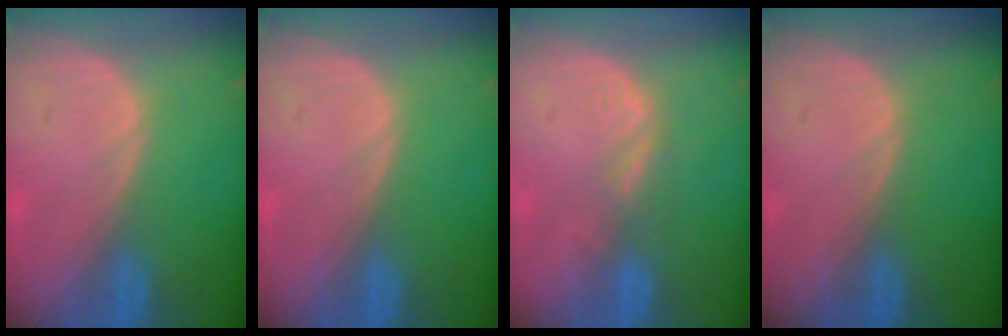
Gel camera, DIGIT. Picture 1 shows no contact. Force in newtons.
{"total": 0.0}
{"total": 2.7, "press": 2.1, "slide": 1.7}
{"total": 0.0}